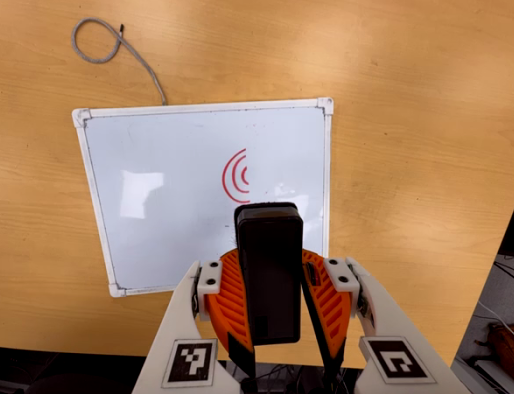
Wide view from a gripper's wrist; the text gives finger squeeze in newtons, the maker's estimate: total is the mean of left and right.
{"total": 11.0, "left": 10.3, "right": 11.8}